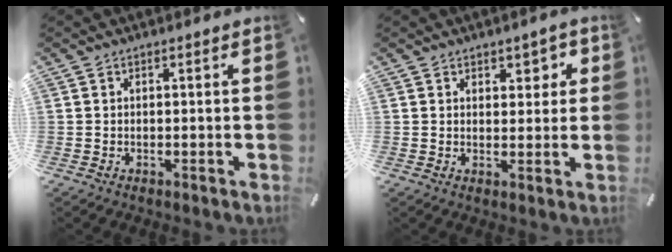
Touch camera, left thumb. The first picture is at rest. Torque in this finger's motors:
{"motor_torque": [0.08, 0.08, 0.17, 0.00, 0.05]}